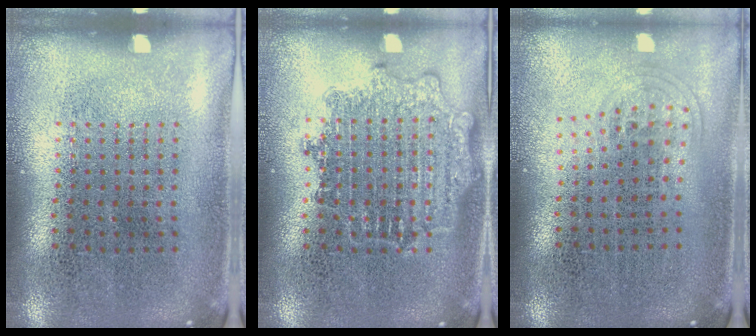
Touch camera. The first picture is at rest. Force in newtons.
{"total": 2.6, "press": 2.6, "slide": 0.4}
{"total": 1.0, "press": 0.7, "slide": 0.8}